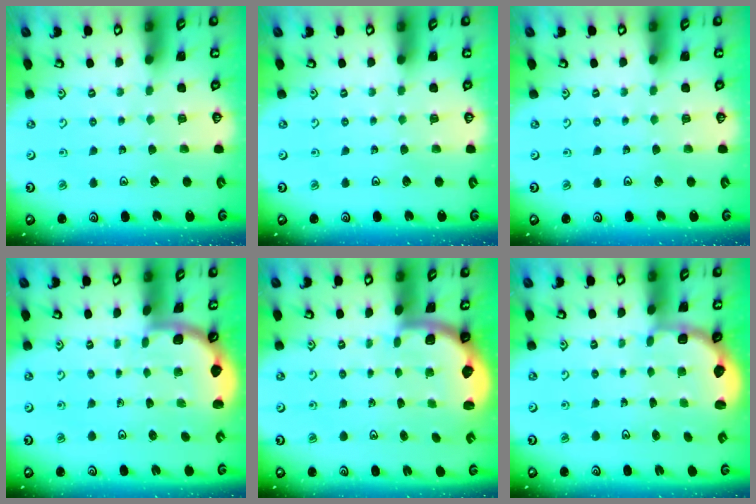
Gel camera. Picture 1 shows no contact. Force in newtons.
{"total": 0.0}
{"total": 0.0}
{"total": 1.8, "press": 1.8, "slide": 0.2}
{"total": 1.9, "press": 1.8, "slide": 0.5}
{"total": 2.8, "press": 2.1, "slide": 1.9}